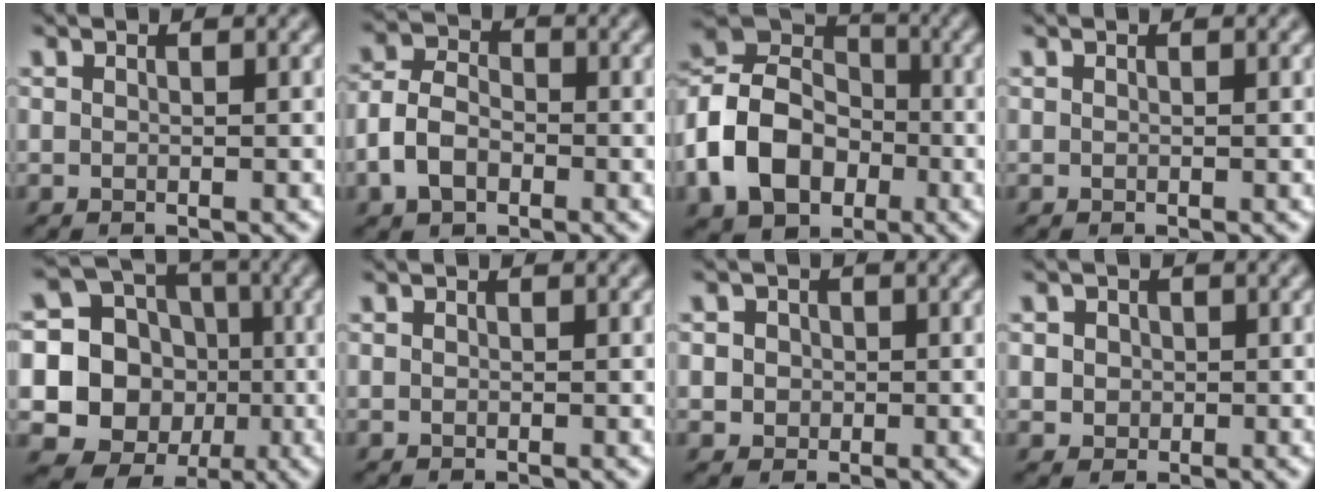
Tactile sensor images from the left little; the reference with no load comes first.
{"total": 4.0, "force": [-1.7, 2.7, 2.5], "torque": [-0.059, 0.008, -0.040]}
{"total": 9.2, "force": [-3.1, 6.7, 5.4], "torque": [-0.107, 0.005, -0.065]}
{"total": 0.0}
{"total": 15.0, "force": [-0.6, 14.2, 5.0], "torque": [-0.142, 0.022, -0.023]}
{"total": 0.0}
{"total": 3.3, "force": [0.8, 2.9, 1.3], "torque": [-0.012, 0.024, 0.004]}
{"total": 3.0, "force": [0.9, 2.6, 1.3], "torque": [-0.017, 0.019, 0.010]}